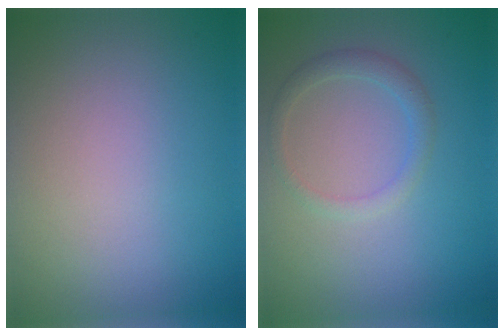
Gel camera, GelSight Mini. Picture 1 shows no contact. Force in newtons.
{"total": 1.6, "press": 1.6, "slide": 0.1}